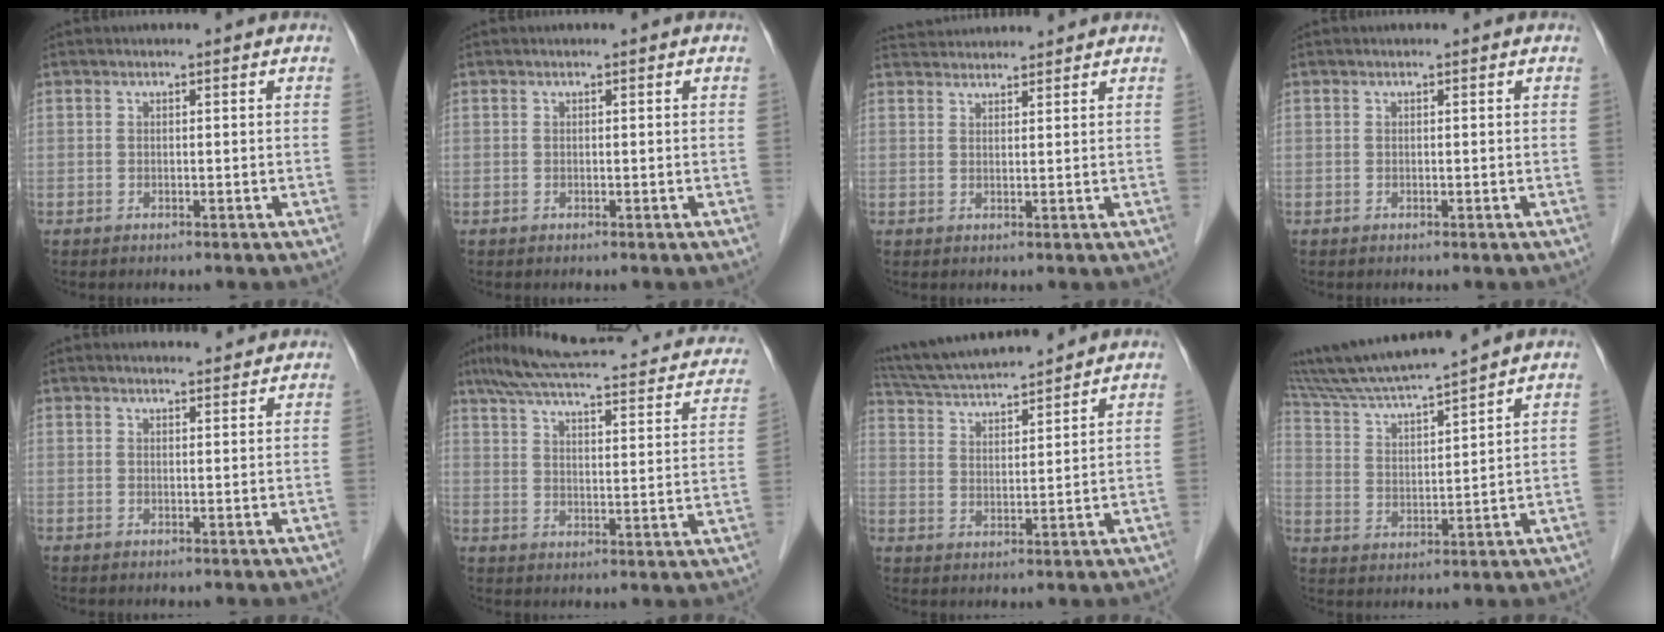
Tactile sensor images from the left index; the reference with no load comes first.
{"total": 0.0}
{"total": 5.4, "force": [5.3, 0.3, 0.7], "torque": [-0.018, 0.038, 0.085]}
{"total": 0.0}
{"total": 3.5, "force": [3.4, 0.6, 0.7], "torque": [-0.013, 0.009, 0.041]}
{"total": 23.9, "force": [18.5, 5.5, 14.0], "torque": [-0.205, 0.030, 0.223]}
{"total": 13.0, "force": [12.0, 0.6, 5.0], "torque": [-0.098, 0.019, 0.206]}
{"total": 11.4, "force": [10.3, -1.1, 4.8], "torque": [-0.095, 0.010, 0.188]}